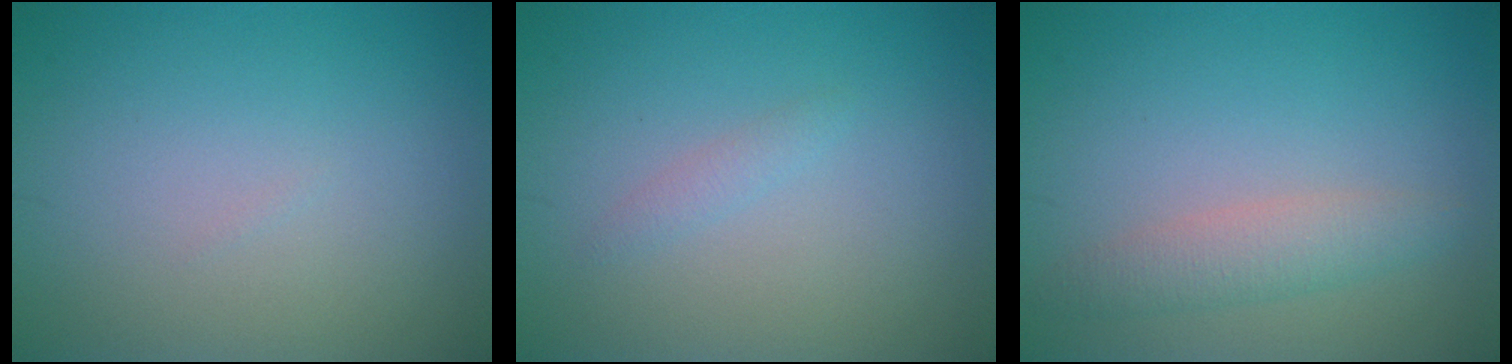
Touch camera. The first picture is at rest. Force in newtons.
{"total": 0.9, "press": 0.8, "slide": 0.1}
{"total": 2.5, "press": 2.5, "slide": 0.1}